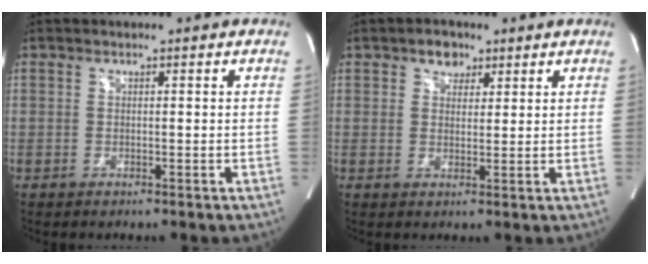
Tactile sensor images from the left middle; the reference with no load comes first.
{"total": 3.3, "force": [1.9, 2.3, 1.3], "torque": [-0.019, 0.007, 0.030]}